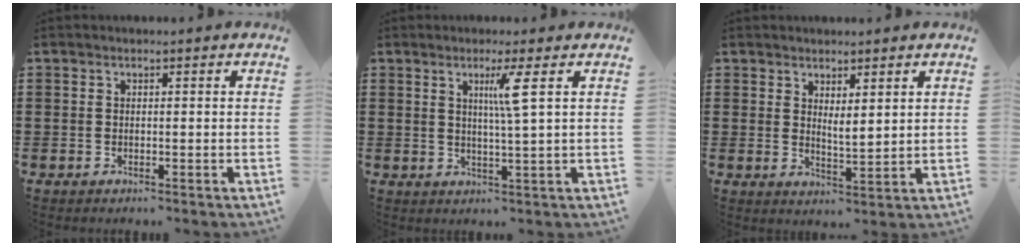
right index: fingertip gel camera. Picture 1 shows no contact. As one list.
[{"total": 4.3, "force": [1.5, -0.8, 3.9], "torque": [-0.079, -0.008, 0.020]}, {"total": 2.2, "force": [1.9, 0.5, 1.2], "torque": [-0.020, 0.000, 0.032]}]